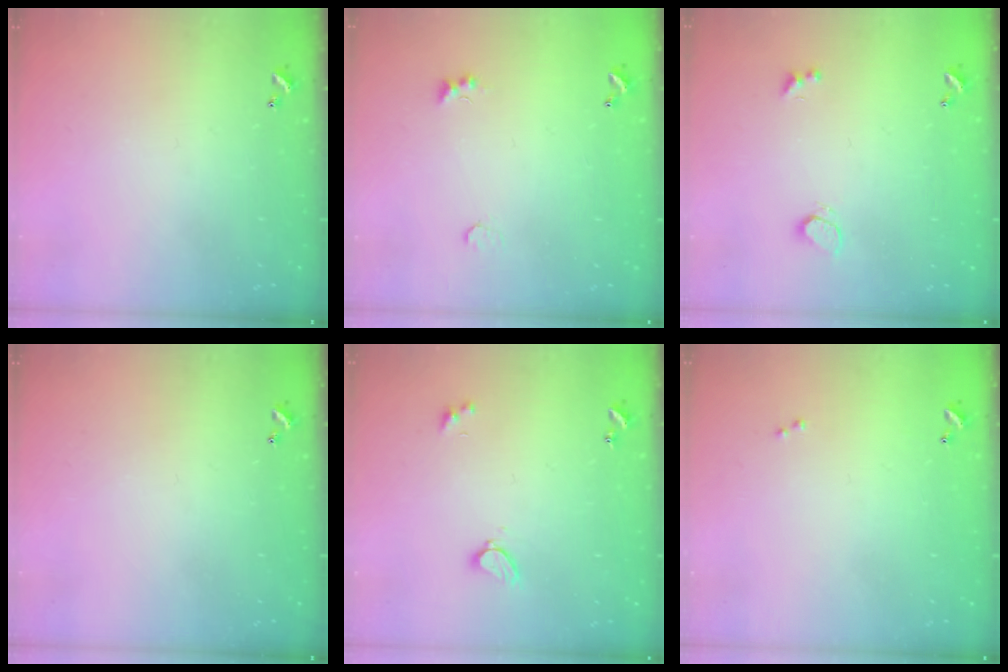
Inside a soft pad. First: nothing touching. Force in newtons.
{"total": 2.1, "press": 2.1, "slide": 0.5}
{"total": 2.4, "press": 1.9, "slide": 1.4}
{"total": 0.0}
{"total": 2.3, "press": 2.3, "slide": 0.3}
{"total": 0.7, "press": 0.6, "slide": 0.4}